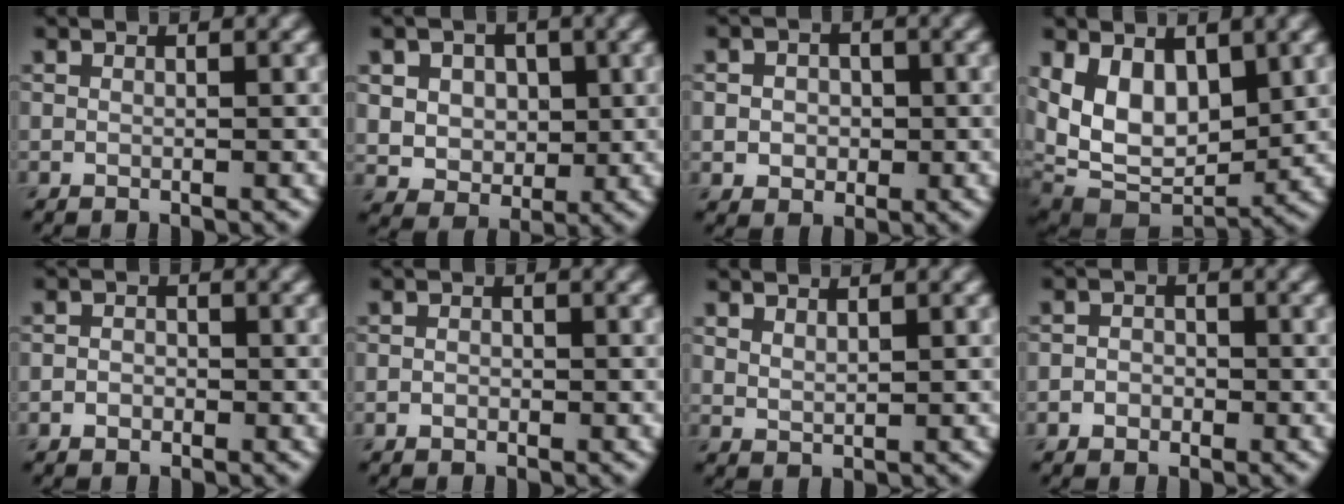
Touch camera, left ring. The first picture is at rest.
{"total": 6.0, "force": [1.7, 4.9, 3.0], "torque": [-0.056, 0.012, 0.030]}
{"total": 2.9, "force": [0.0, 2.4, 1.6], "torque": [-0.024, 0.002, -0.010]}
{"total": 8.5, "force": [1.8, 5.1, 6.6], "torque": [-0.111, -0.011, 0.030]}
{"total": 1.2, "force": [-0.5, 1.0, 0.6], "torque": [-0.004, 0.000, -0.014]}
{"total": 0.9, "force": [-0.3, 0.7, 0.5], "torque": [-0.008, 0.000, -0.008]}
{"total": 1.3, "force": [1.0, 0.4, 0.6], "torque": [-0.016, -0.003, 0.024]}
{"total": 1.7, "force": [-0.6, 1.4, 0.7], "torque": [0.002, 0.002, -0.017]}